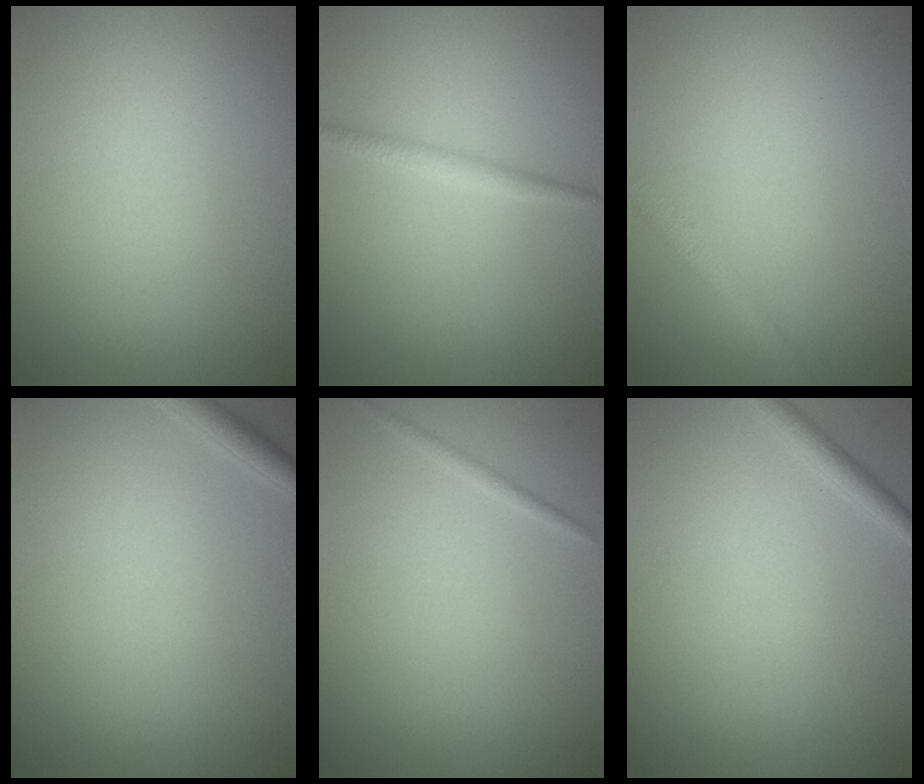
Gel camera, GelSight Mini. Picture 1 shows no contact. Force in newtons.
{"total": 1.3, "press": 1.3, "slide": 0.1}
{"total": 1.6, "press": 1.6, "slide": 0.1}
{"total": 1.4, "press": 1.4, "slide": 0.1}
{"total": 0.7, "press": 0.7, "slide": 0.0}
{"total": 1.4, "press": 1.4, "slide": 0.1}